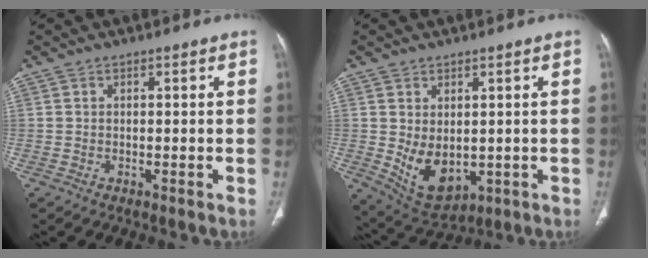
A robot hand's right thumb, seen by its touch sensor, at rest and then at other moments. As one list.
[{"total": 8.5, "force": [-0.4, 5.4, 6.6], "torque": [-0.098, -0.010, 0.023]}]